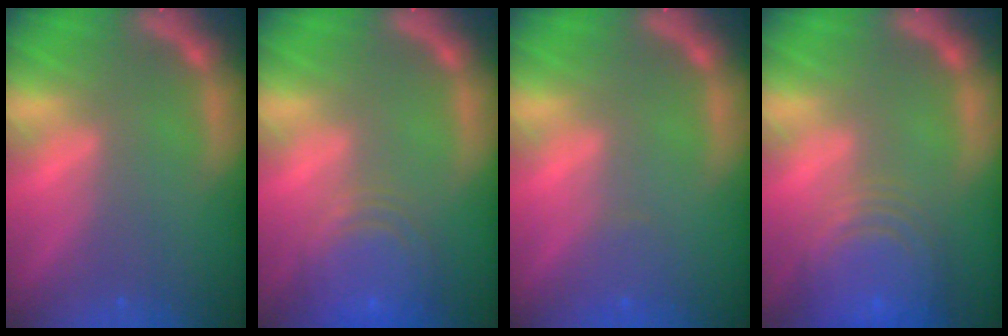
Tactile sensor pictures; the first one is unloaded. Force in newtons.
{"total": 8.0}
{"total": 1.4}
{"total": 10.0}